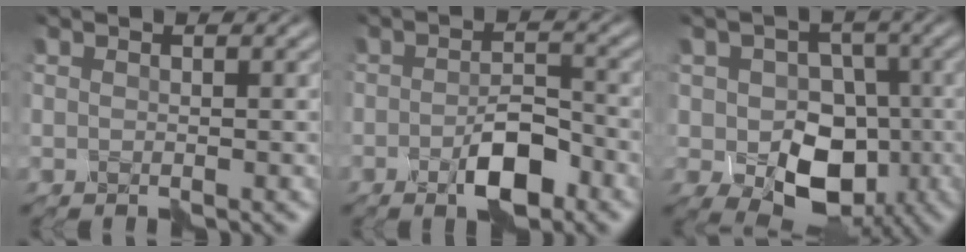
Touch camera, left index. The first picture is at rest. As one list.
[{"total": 4.1, "force": [-2.3, 1.7, 3.0], "torque": [-0.048, 0.001, -0.043]}, {"total": 7.3, "force": [-2.2, 5.4, 4.3], "torque": [-0.059, -0.005, -0.044]}]